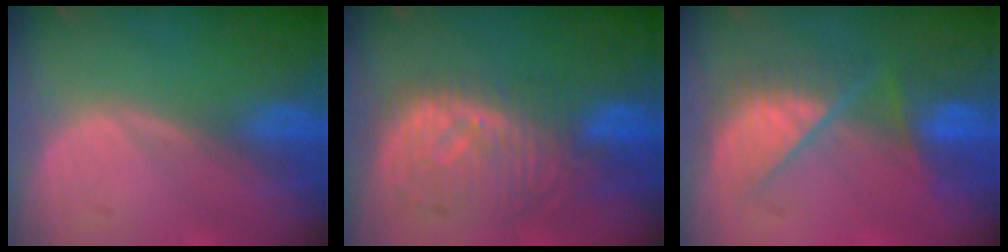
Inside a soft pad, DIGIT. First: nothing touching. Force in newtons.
{"total": 9.8, "press": 9.0, "slide": 3.8}
{"total": 7.3, "press": 7.2, "slide": 0.6}